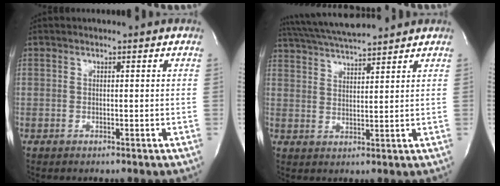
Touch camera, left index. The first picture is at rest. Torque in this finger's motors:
{"motor_torque": [0.02, -0.31, 0.57, 0.16]}